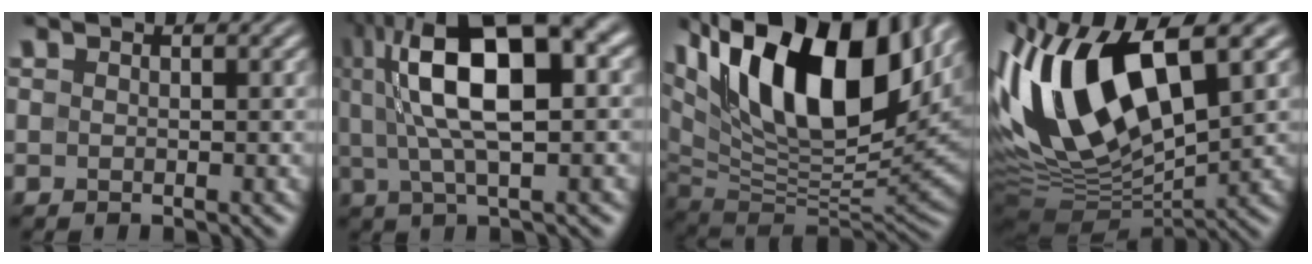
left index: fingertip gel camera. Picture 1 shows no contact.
{"total": 12.2, "force": [3.0, 4.7, 10.9], "torque": [-0.194, 0.013, 0.049]}
{"total": 16.8, "force": [7.8, 7.4, 13.0], "torque": [-0.223, 0.023, 0.127]}
{"total": 15.2, "force": [3.0, 7.0, 13.1], "torque": [-0.261, 0.013, 0.051]}